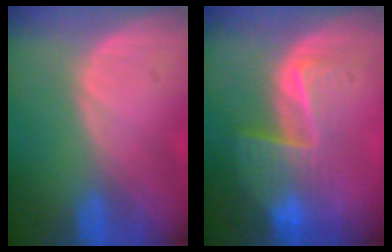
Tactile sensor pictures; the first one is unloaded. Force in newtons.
{"total": 7.1, "press": 6.1, "slide": 3.5}